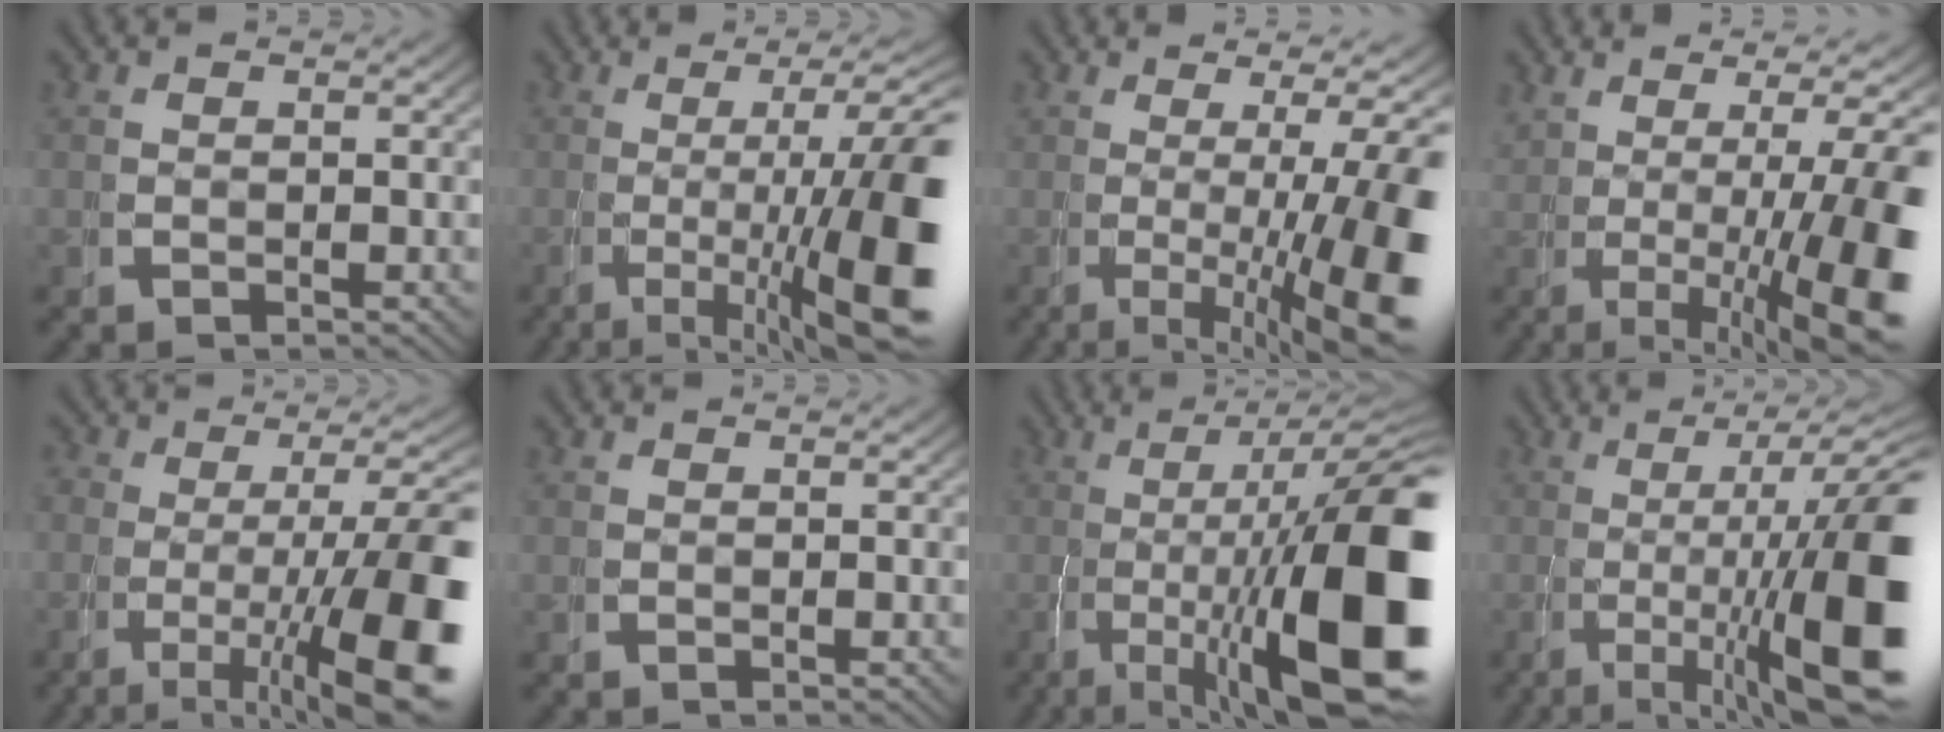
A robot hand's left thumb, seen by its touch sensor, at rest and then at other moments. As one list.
[{"total": 14.6, "force": [-1.8, 6.6, 12.9], "torque": [-0.181, -0.022, -0.014]}, {"total": 12.0, "force": [-0.9, 4.8, 11.0], "torque": [-0.150, -0.023, 0.000]}, {"total": 12.1, "force": [0.4, 4.7, 11.2], "torque": [-0.145, -0.008, 0.017]}, {"total": 12.5, "force": [-3.7, 5.6, 10.6], "torque": [-0.161, -0.034, -0.041]}, {"total": 0.0}, {"total": 20.4, "force": [-2.1, 9.5, 18.0], "torque": [-0.266, -0.038, -0.010]}, {"total": 16.0, "force": [-1.3, 7.5, 14.1], "torque": [-0.207, -0.028, -0.004]}]